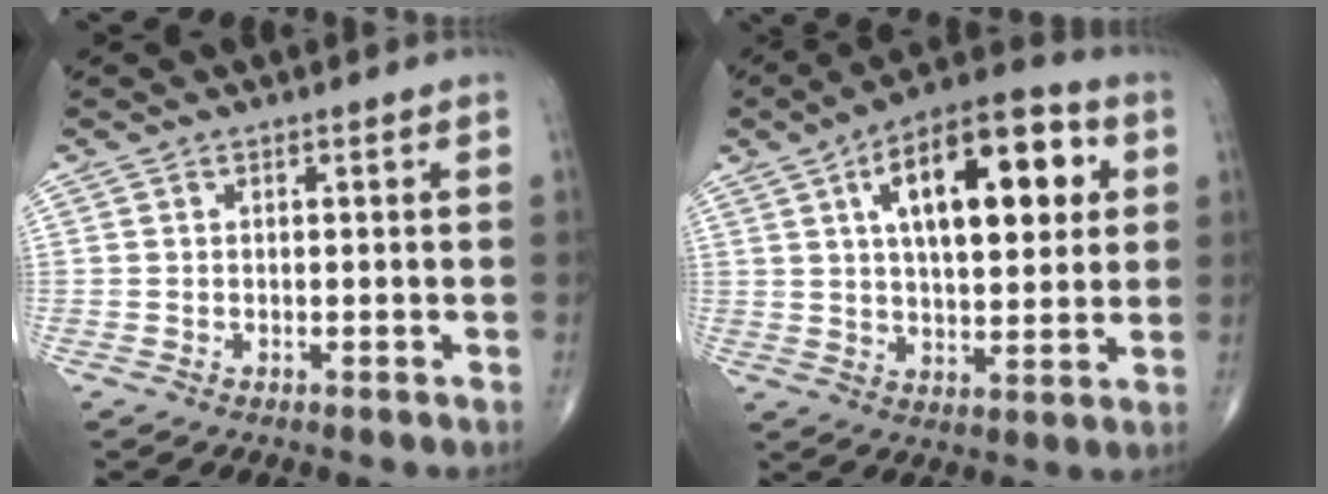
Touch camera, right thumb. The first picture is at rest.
{"total": 19.4, "force": [5.7, 8.7, 16.4], "torque": [-0.219, 0.006, 0.082]}